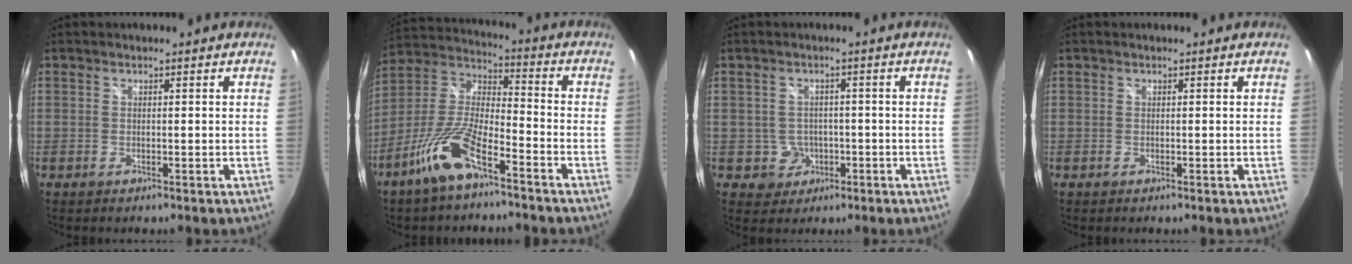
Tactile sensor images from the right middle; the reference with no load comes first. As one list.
[{"total": 12.9, "force": [-8.0, 3.8, 9.4], "torque": [-0.201, -0.003, -0.156]}, {"total": 4.3, "force": [-1.2, 4.1, 0.4], "torque": [-0.019, 0.010, -0.008]}, {"total": 0.0}]